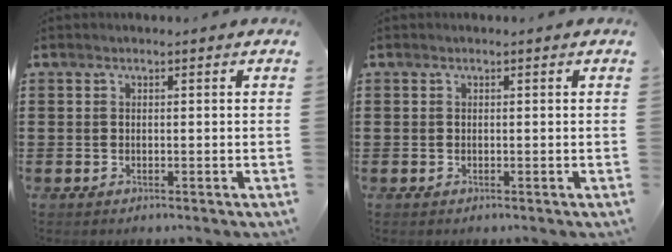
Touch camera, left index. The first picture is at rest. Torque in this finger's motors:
{"motor_torque": [-0.22, 0.12, 0.00, -0.01]}